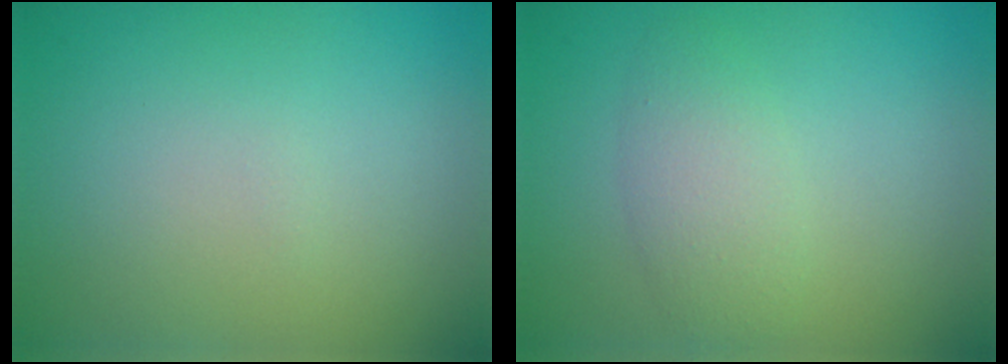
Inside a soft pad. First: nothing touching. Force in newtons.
{"total": 2.7, "press": 2.7, "slide": 0.1}